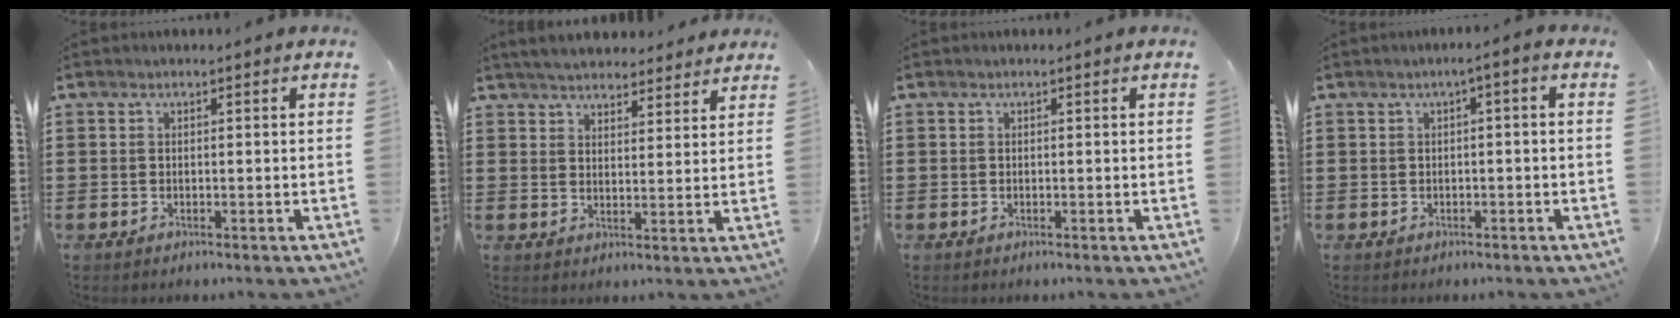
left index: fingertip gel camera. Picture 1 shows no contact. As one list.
[{"total": 4.5, "force": [4.4, 0.6, 0.6], "torque": [-0.026, -0.013, 0.081]}, {"total": 0.0}, {"total": 1.5, "force": [-0.6, 0.1, 1.3], "torque": [-0.023, 0.000, -0.013]}]